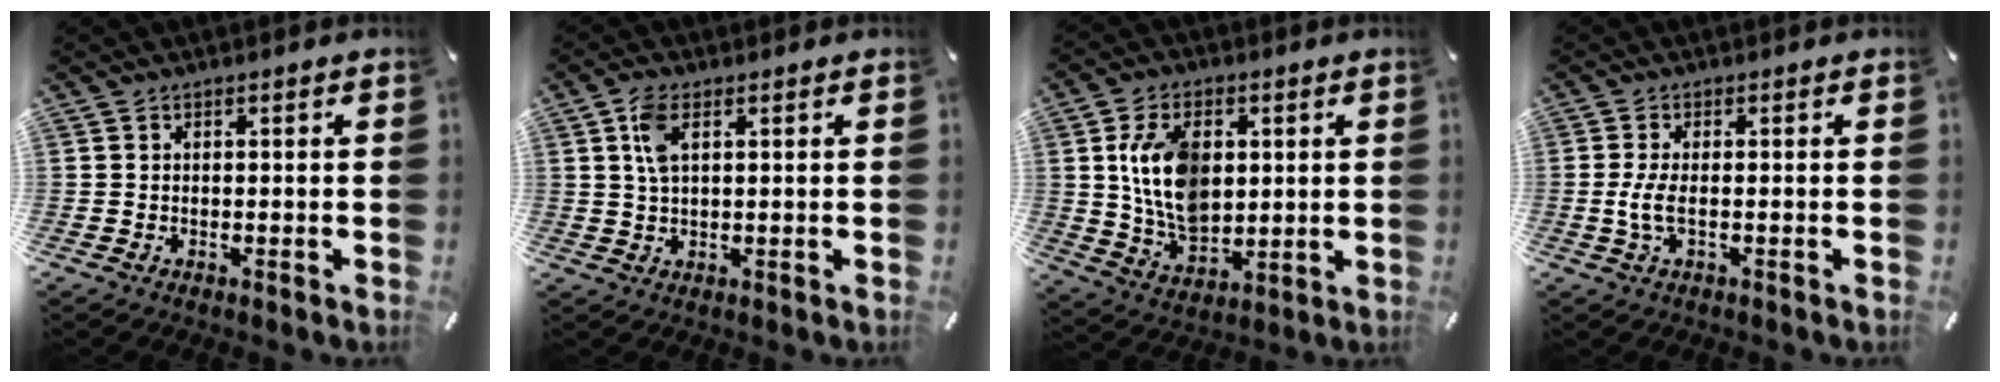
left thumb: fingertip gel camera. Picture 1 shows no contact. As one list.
[{"total": 5.1, "force": [1.8, 2.3, 4.2], "torque": [-0.099, 0.005, 0.028]}, {"total": 13.5, "force": [2.8, 9.3, 9.4], "torque": [-0.201, 0.006, 0.053]}, {"total": 4.2, "force": [-0.6, 1.4, 3.9], "torque": [-0.092, -0.007, -0.016]}]